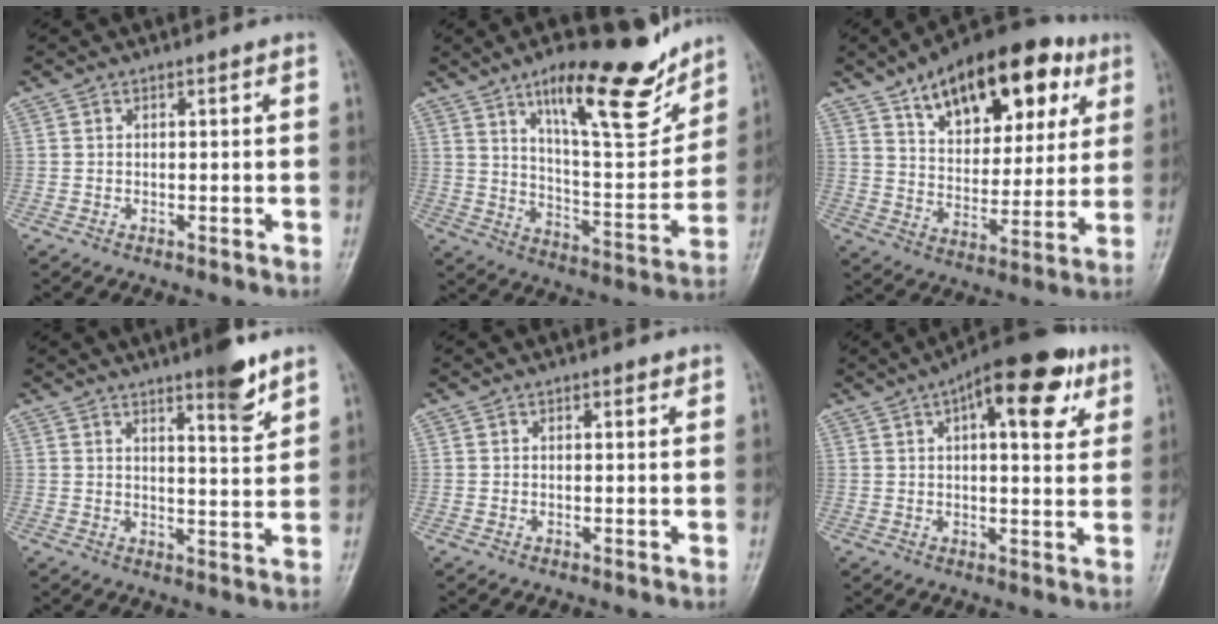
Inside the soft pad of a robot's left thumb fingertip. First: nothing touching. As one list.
[{"total": 20.2, "force": [13.1, 5.9, 14.2], "torque": [-0.169, -0.077, 0.210]}, {"total": 22.7, "force": [11.4, 11.9, 15.6], "torque": [-0.192, -0.017, 0.180]}, {"total": 7.1, "force": [4.9, 1.4, 5.0], "torque": [-0.059, -0.034, 0.070]}, {"total": 1.0, "force": [0.6, 0.6, 0.6], "torque": [-0.001, -0.001, 0.004]}, {"total": 15.0, "force": [6.6, 6.1, 12.0], "torque": [-0.135, 0.001, 0.085]}]